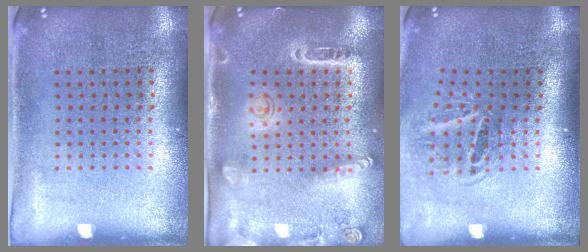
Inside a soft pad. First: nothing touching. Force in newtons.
{"total": 1.6, "press": 1.5, "slide": 0.5}
{"total": 1.8, "press": 1.2, "slide": 1.4}